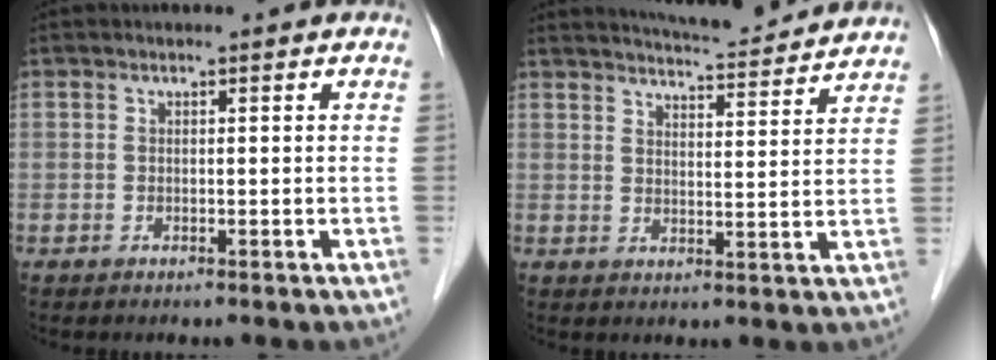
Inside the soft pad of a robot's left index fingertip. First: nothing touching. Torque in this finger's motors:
{"motor_torque": [0.25, -0.45, 0.09, 0.04]}